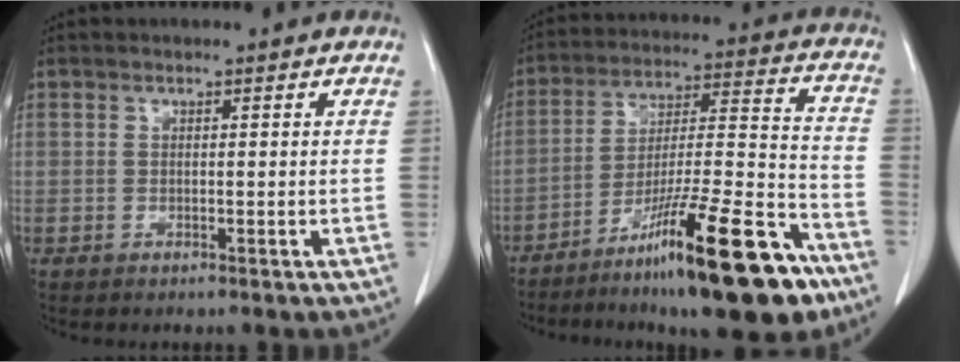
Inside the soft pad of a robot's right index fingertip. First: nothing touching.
{"total": 21.7, "force": [-14.0, 2.4, 16.3], "torque": [-0.230, -0.004, -0.230]}